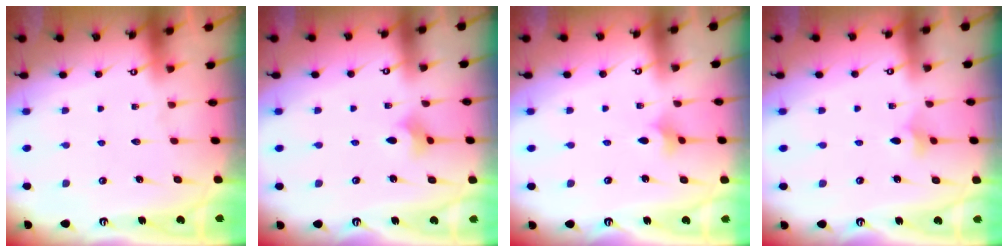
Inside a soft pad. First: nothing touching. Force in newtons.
{"total": 3.2, "press": 3.2, "slide": 0.2}
{"total": 1.9, "press": 1.8, "slide": 0.6}
{"total": 2.9, "press": 2.9, "slide": 0.5}